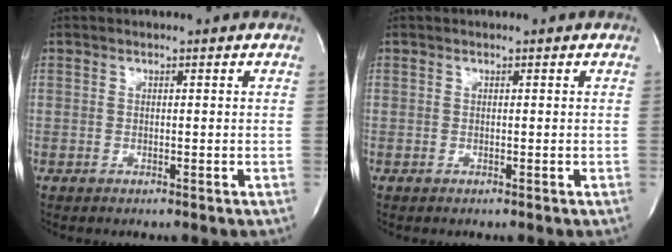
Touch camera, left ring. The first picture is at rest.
{"total": 0.0}